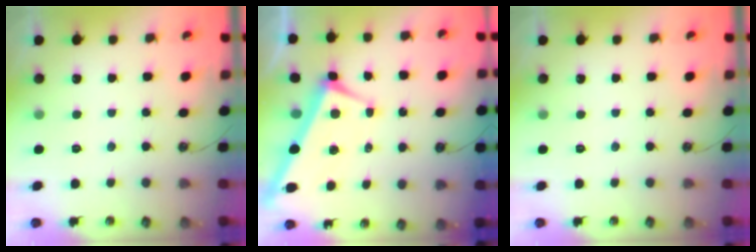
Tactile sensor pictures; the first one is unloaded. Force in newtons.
{"total": 2.2, "press": 1.9, "slide": 1.0}
{"total": 0.0}